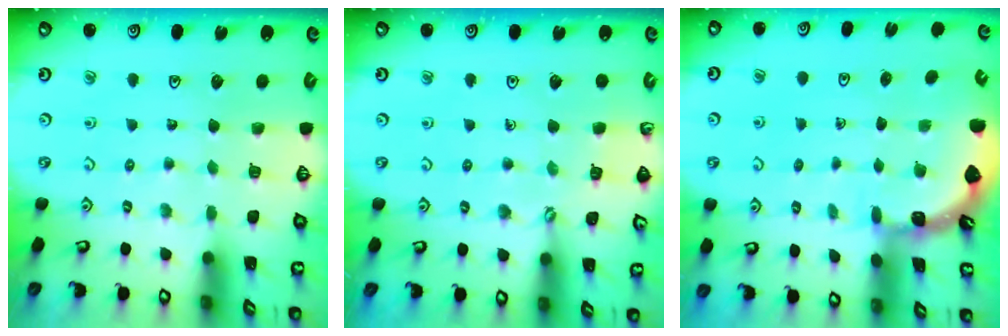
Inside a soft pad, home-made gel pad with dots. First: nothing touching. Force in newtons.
{"total": 3.6, "press": 3.6, "slide": 0.5}
{"total": 1.8, "press": 1.8, "slide": 0.1}